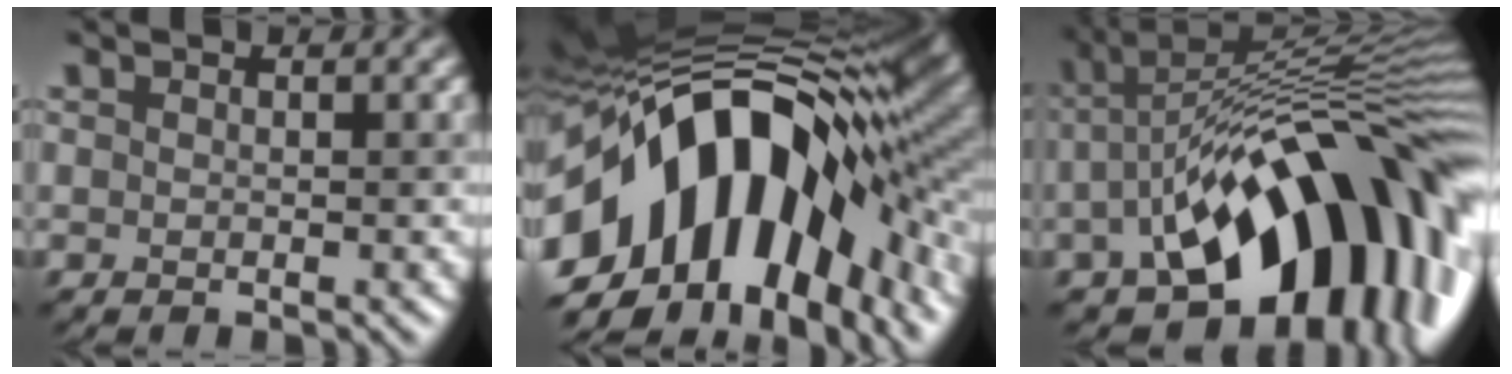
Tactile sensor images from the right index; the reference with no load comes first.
{"total": 18.4, "force": [-2.6, 10.5, 14.9], "torque": [-0.238, 0.017, -0.052]}
{"total": 15.8, "force": [-4.5, 8.6, 12.5], "torque": [-0.156, 0.015, -0.082]}